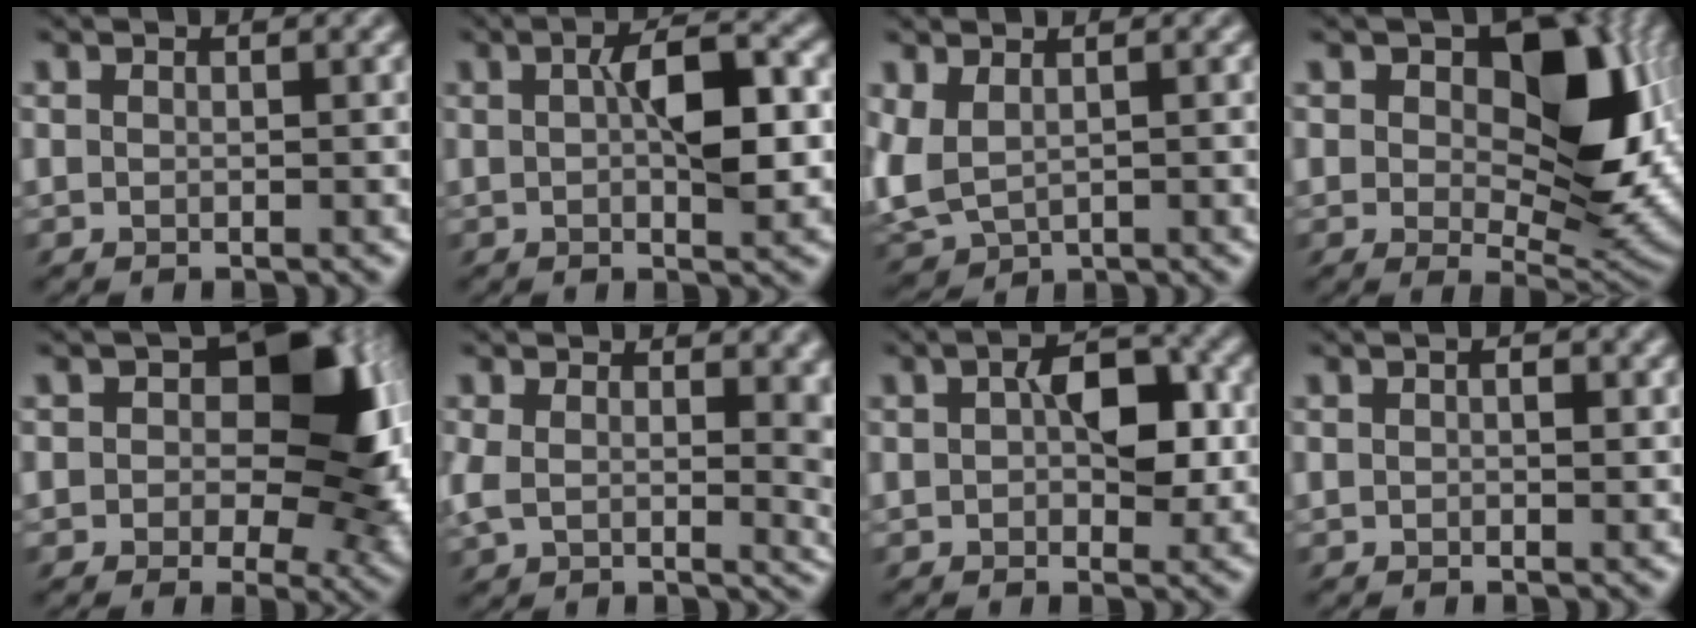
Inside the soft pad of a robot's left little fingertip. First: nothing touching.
{"total": 5.8, "force": [0.5, 2.7, 5.1], "torque": [-0.087, 0.006, 0.003]}
{"total": 3.7, "force": [-0.8, 1.5, 3.3], "torque": [-0.081, 0.002, -0.022]}
{"total": 13.2, "force": [2.9, 8.2, 10.0], "torque": [-0.153, -0.007, 0.055]}
{"total": 13.7, "force": [1.8, 8.8, 10.3], "torque": [-0.158, -0.011, 0.031]}
{"total": 9.0, "force": [1.1, 5.5, 7.0], "torque": [-0.148, -0.039, 0.044]}
{"total": 6.0, "force": [0.3, 3.5, 4.8], "torque": [-0.077, 0.008, -0.001]}
{"total": 1.5, "force": [0.1, 1.0, 1.1], "torque": [-0.024, 0.005, -0.001]}